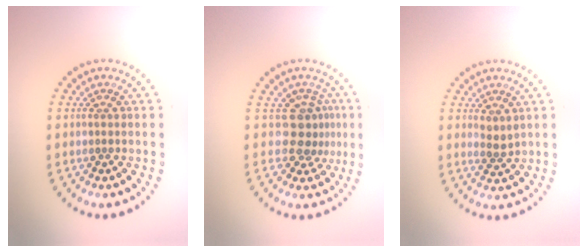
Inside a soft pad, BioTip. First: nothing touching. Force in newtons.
{"total": 2.8, "press": 2.0, "slide": 1.9}
{"total": 1.2, "press": 1.0, "slide": 0.7}